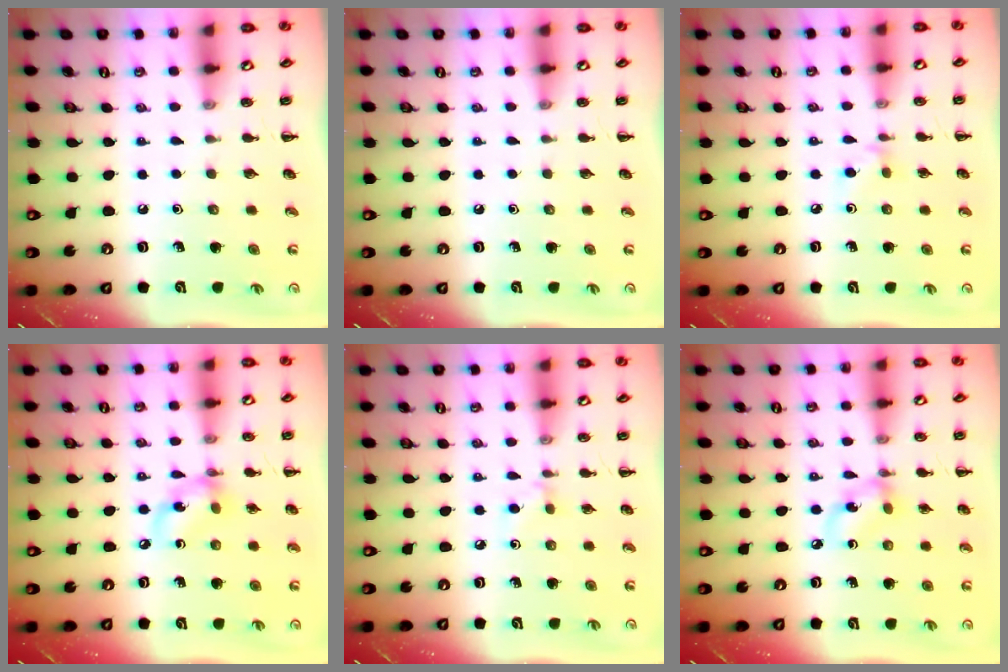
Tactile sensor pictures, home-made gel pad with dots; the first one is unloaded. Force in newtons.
{"total": 0.0}
{"total": 4.6, "press": 4.3, "slide": 1.8}
{"total": 8.1, "press": 8.0, "slide": 1.0}
{"total": 3.7, "press": 3.5, "slide": 1.4}
{"total": 6.1, "press": 6.0, "slide": 0.8}